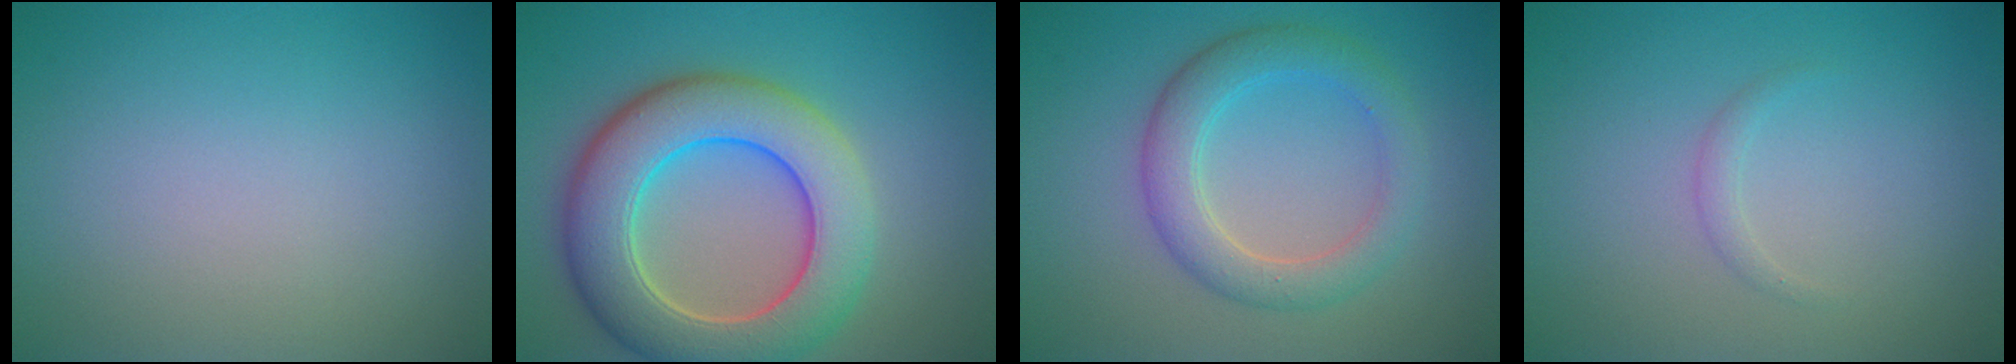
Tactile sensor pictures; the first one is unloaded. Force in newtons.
{"total": 9.5, "press": 9.5, "slide": 0.9}
{"total": 4.2, "press": 4.2, "slide": 0.3}
{"total": 0.8, "press": 0.8, "slide": 0.1}